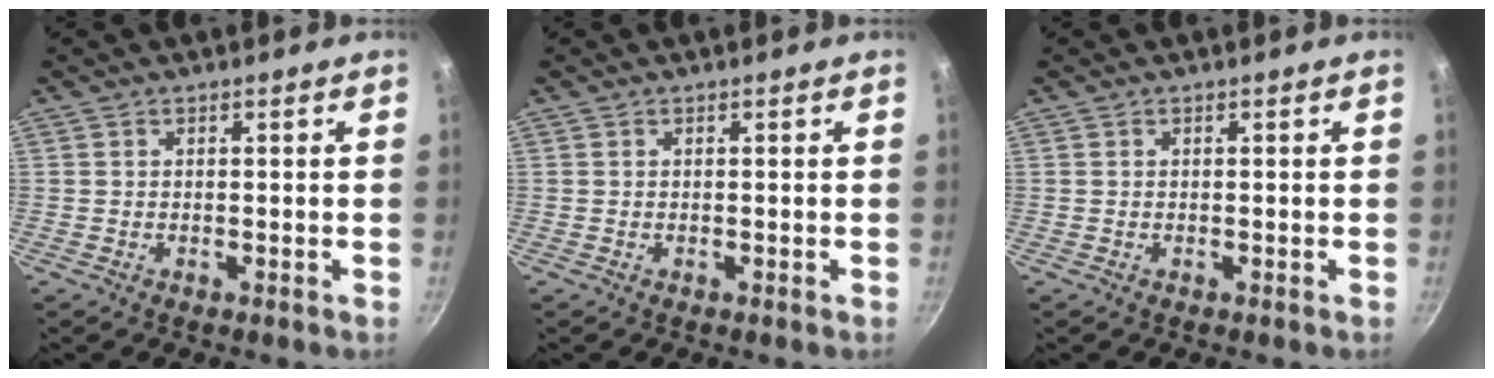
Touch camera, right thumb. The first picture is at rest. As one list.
[{"total": 0.0}, {"total": 0.0}]